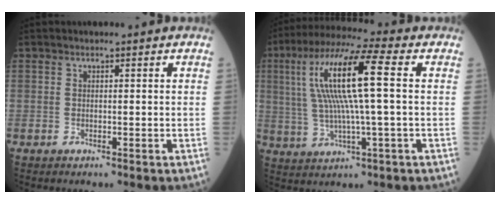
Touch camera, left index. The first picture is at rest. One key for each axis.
{"total": 13.6, "fx": 1.9, "fy": 0.7, "fz": 13.5, "tx": -0.270, "ty": 0.018, "tz": 0.032}